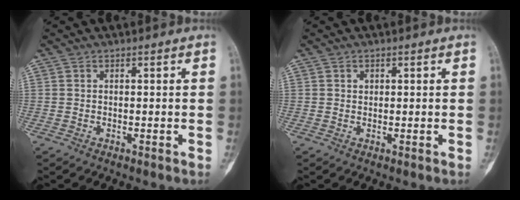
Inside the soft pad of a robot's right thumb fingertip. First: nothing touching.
{"total": 0.9, "force": [0.3, 0.8, 0.4], "torque": [0.000, 0.001, 0.004]}